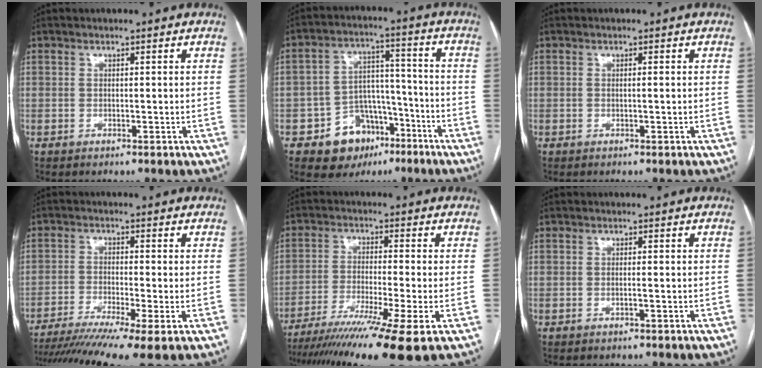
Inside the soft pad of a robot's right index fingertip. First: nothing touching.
{"total": 10.6, "force": [-5.9, 7.6, 4.3], "torque": [-0.054, 0.032, -0.085]}
{"total": 0.5, "force": [-0.1, 0.0, 0.5], "torque": [-0.009, 0.001, -0.001]}
{"total": 14.0, "force": [-10.3, -0.4, 9.4], "torque": [-0.150, -0.027, -0.166]}
{"total": 16.1, "force": [-11.8, -2.0, 10.8], "torque": [-0.160, -0.043, -0.190]}
{"total": 0.7, "force": [-0.3, -0.1, 0.7], "torque": [-0.013, 0.000, -0.004]}